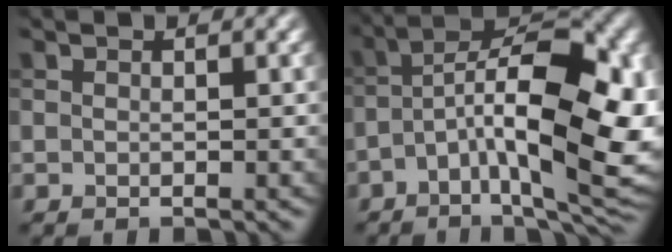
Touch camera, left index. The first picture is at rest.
{"total": 13.8, "force": [-1.9, 5.2, 12.7], "torque": [-0.203, 0.012, -0.030]}